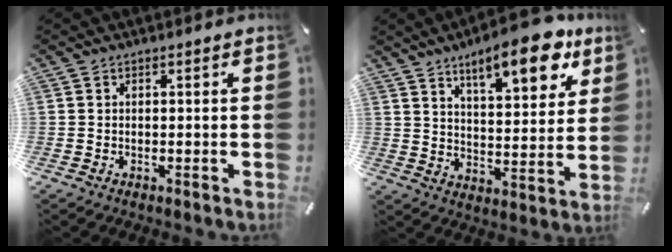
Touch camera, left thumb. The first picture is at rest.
{"total": 15.3, "force": [10.5, 5.2, 9.9], "torque": [-0.140, -0.060, 0.171]}